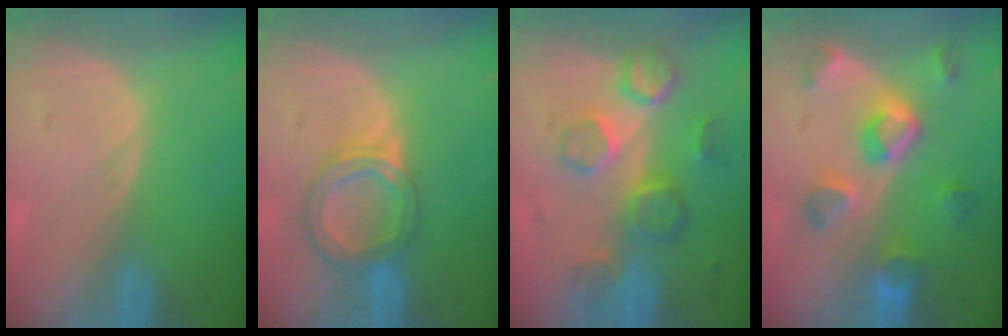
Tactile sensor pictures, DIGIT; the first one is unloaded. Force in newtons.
{"total": 6.3, "press": 5.8, "slide": 2.6}
{"total": 8.7, "press": 7.9, "slide": 3.6}
{"total": 7.4, "press": 7.4, "slide": 0.4}